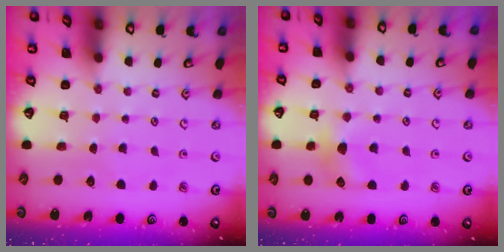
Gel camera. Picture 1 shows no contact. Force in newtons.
{"total": 5.9, "press": 5.8, "slide": 1.3}